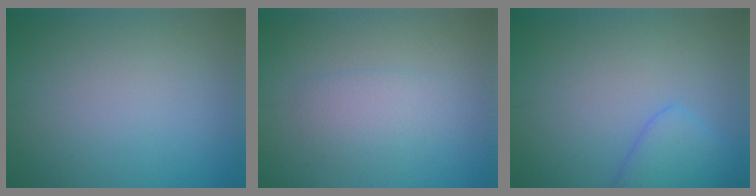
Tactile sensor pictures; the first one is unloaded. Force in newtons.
{"total": 2.0, "press": 2.0, "slide": 0.1}
{"total": 2.9, "press": 2.9, "slide": 0.2}